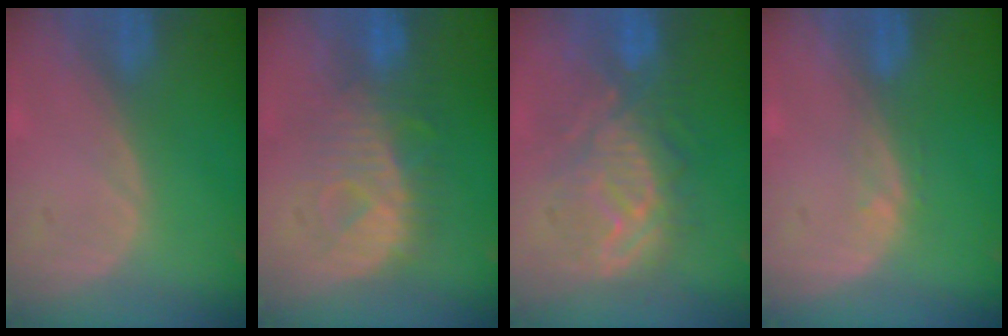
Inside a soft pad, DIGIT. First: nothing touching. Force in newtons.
{"total": 8.2, "press": 8.0, "slide": 1.5}
{"total": 9.4, "press": 9.4, "slide": 0.6}
{"total": 1.0, "press": 1.0, "slide": 0.2}